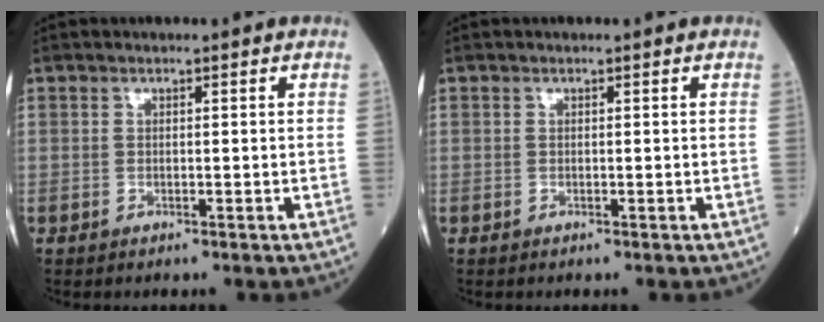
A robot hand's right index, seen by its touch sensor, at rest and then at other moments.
{"total": 0.0}